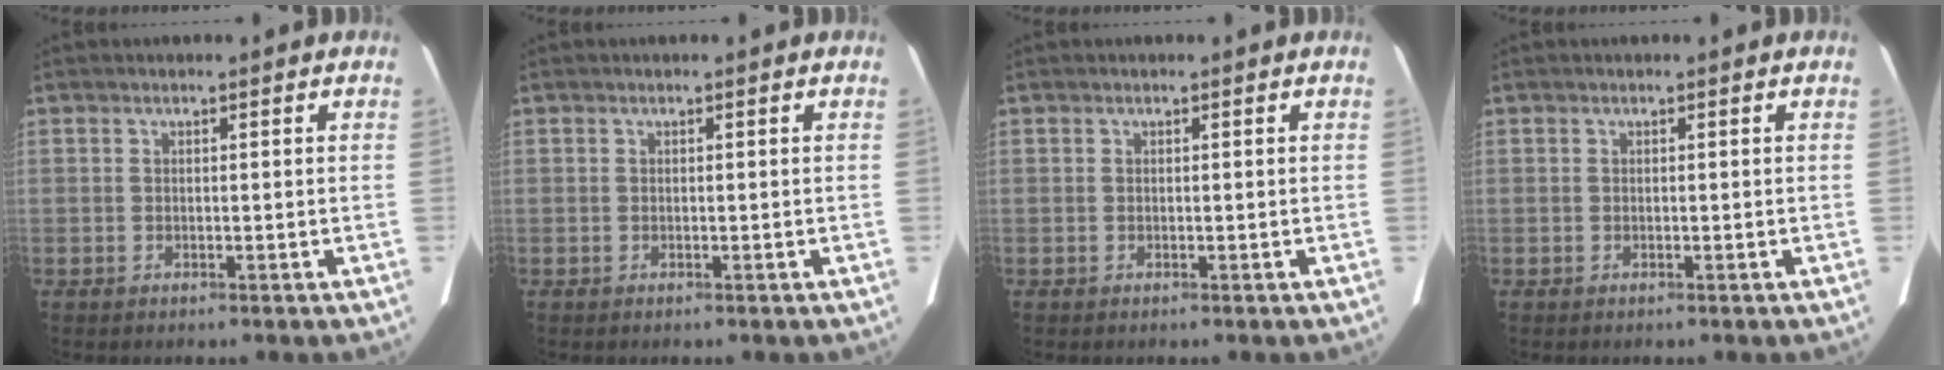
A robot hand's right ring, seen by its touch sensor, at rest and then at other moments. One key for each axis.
{"total": 0.0}
{"total": 0.0}
{"total": 0.0}